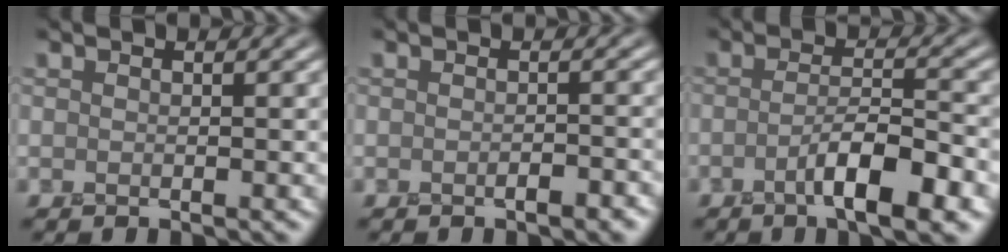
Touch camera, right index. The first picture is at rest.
{"total": 1.4, "force": [-0.6, 0.5, 1.2], "torque": [-0.014, 0.002, -0.010]}
{"total": 5.3, "force": [-2.0, 1.1, 4.8], "torque": [-0.077, 0.009, -0.037]}